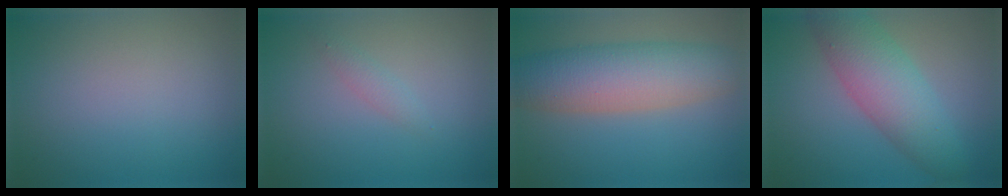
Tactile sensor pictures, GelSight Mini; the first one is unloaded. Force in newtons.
{"total": 1.0, "press": 1.0, "slide": 0.0}
{"total": 7.7, "press": 7.7, "slide": 0.2}
{"total": 6.7, "press": 6.7, "slide": 0.2}